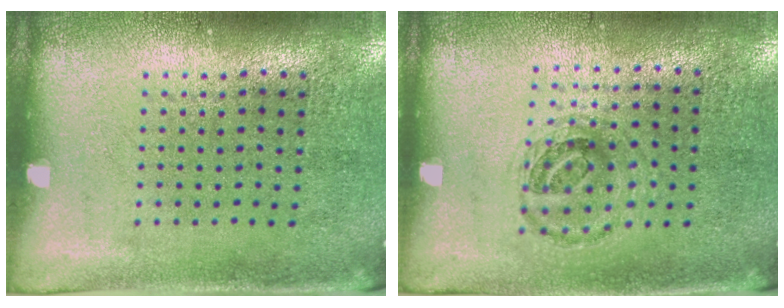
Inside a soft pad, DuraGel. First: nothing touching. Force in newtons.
{"total": 0.9, "press": 0.9, "slide": 0.2}